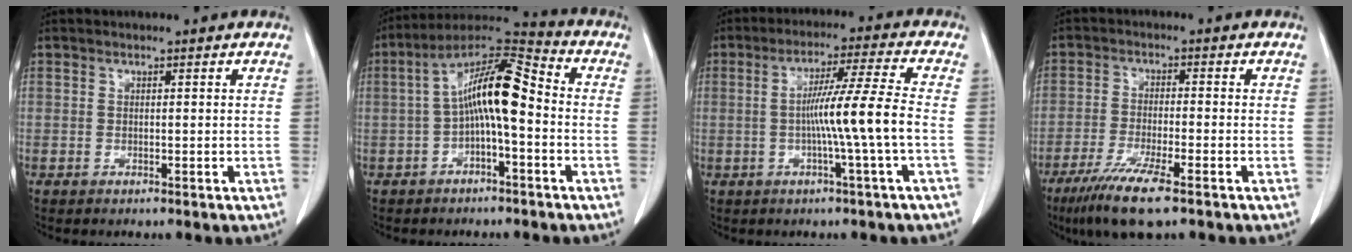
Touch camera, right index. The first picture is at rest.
{"total": 11.5, "force": [-0.8, 2.6, 11.2], "torque": [-0.203, 0.039, -0.017]}
{"total": 9.1, "force": [-1.5, -2.1, 8.7], "torque": [-0.154, 0.006, -0.025]}
{"total": 8.5, "force": [-5.5, 0.7, 6.4], "torque": [-0.119, -0.022, -0.092]}